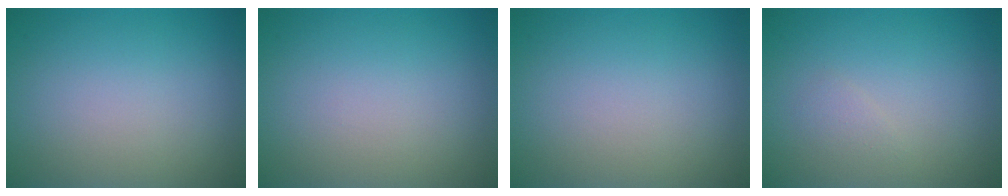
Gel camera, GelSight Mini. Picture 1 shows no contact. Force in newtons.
{"total": 0.0}
{"total": 0.0}
{"total": 0.8, "press": 0.8, "slide": 0.1}